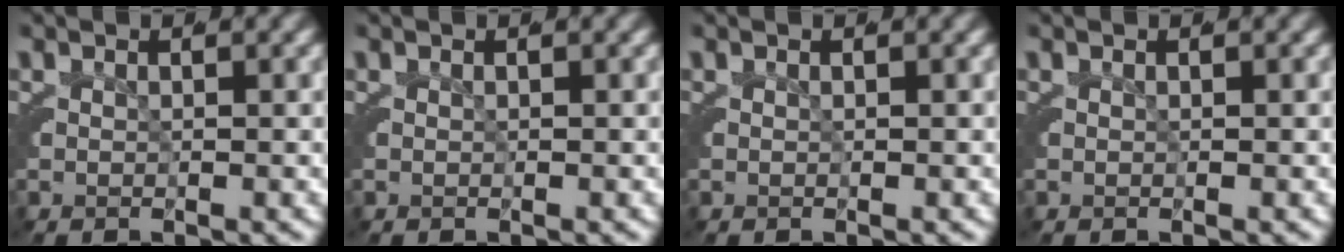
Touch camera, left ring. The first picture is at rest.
{"total": 0.0}
{"total": 0.0}
{"total": 0.0}